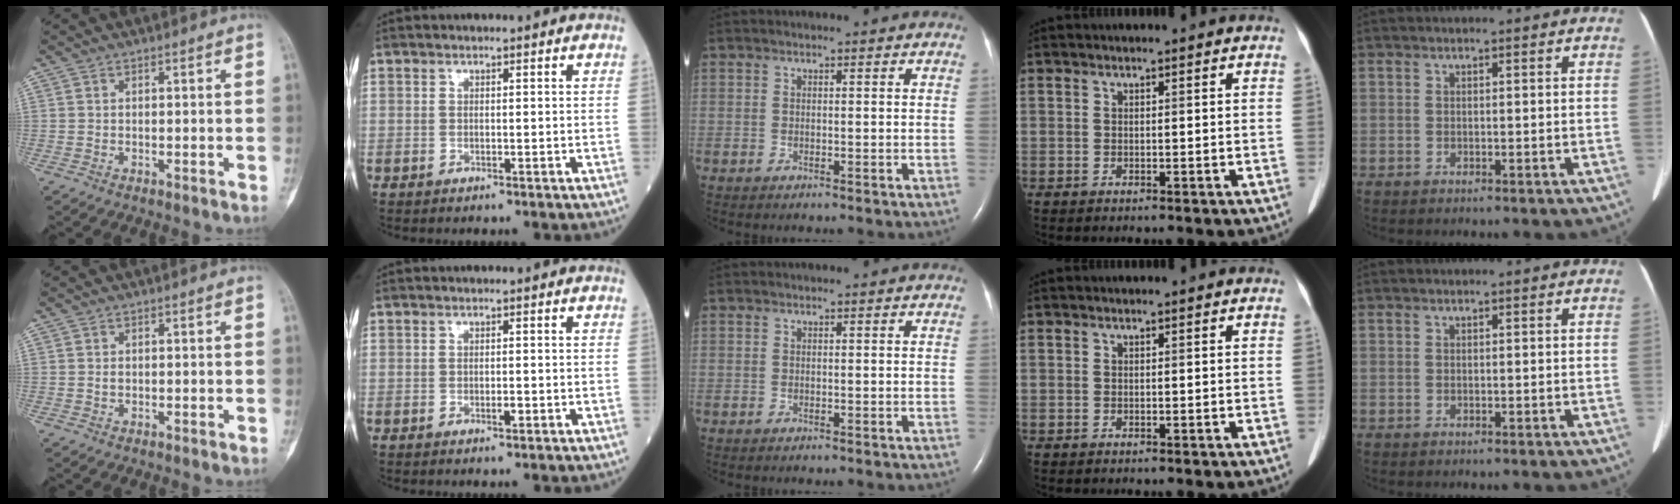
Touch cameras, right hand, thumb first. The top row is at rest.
{"thumb": {"total": 0.7, "force": [0.0, 0.5, 0.5], "torque": [-0.008, 0.001, -0.001]}, "index": {"total": 0.8, "force": [-0.3, 0.2, 0.7], "torque": [-0.014, -0.001, -0.005]}}